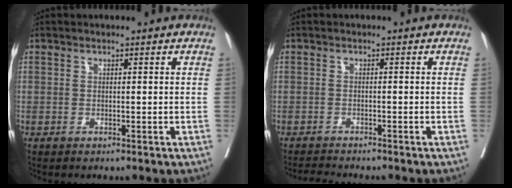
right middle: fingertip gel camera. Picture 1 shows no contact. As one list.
[{"total": 2.7, "force": [-2.6, -0.3, 0.5], "torque": [-0.009, -0.013, -0.042]}]